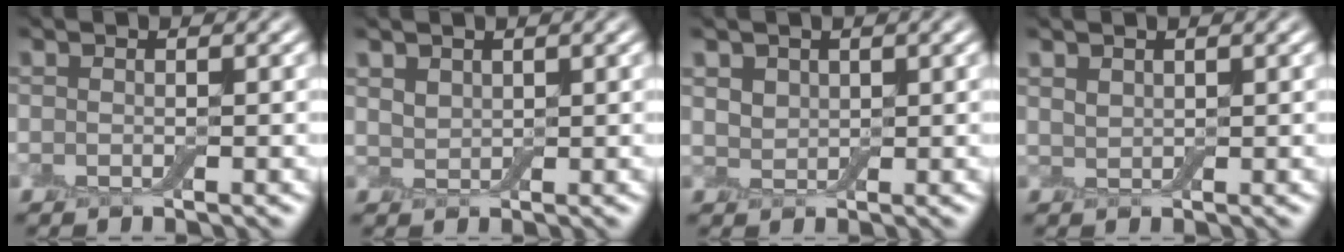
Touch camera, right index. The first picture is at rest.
{"total": 1.4, "force": [1.0, 0.8, 0.3], "torque": [-0.011, 0.000, 0.023]}
{"total": 1.9, "force": [1.1, 1.4, 0.5], "torque": [-0.016, -0.002, 0.023]}
{"total": 1.0, "force": [0.9, 0.6, 0.2], "torque": [-0.009, 0.001, 0.020]}